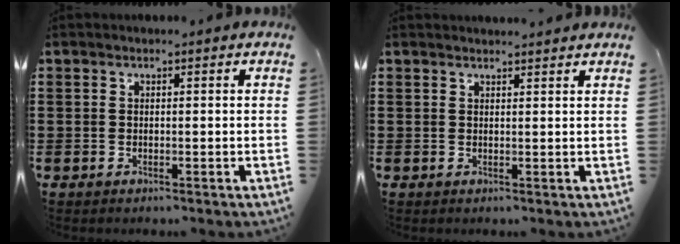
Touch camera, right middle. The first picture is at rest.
{"total": 1.4, "force": [1.4, 0.0, 0.2], "torque": [0.001, -0.003, 0.024]}